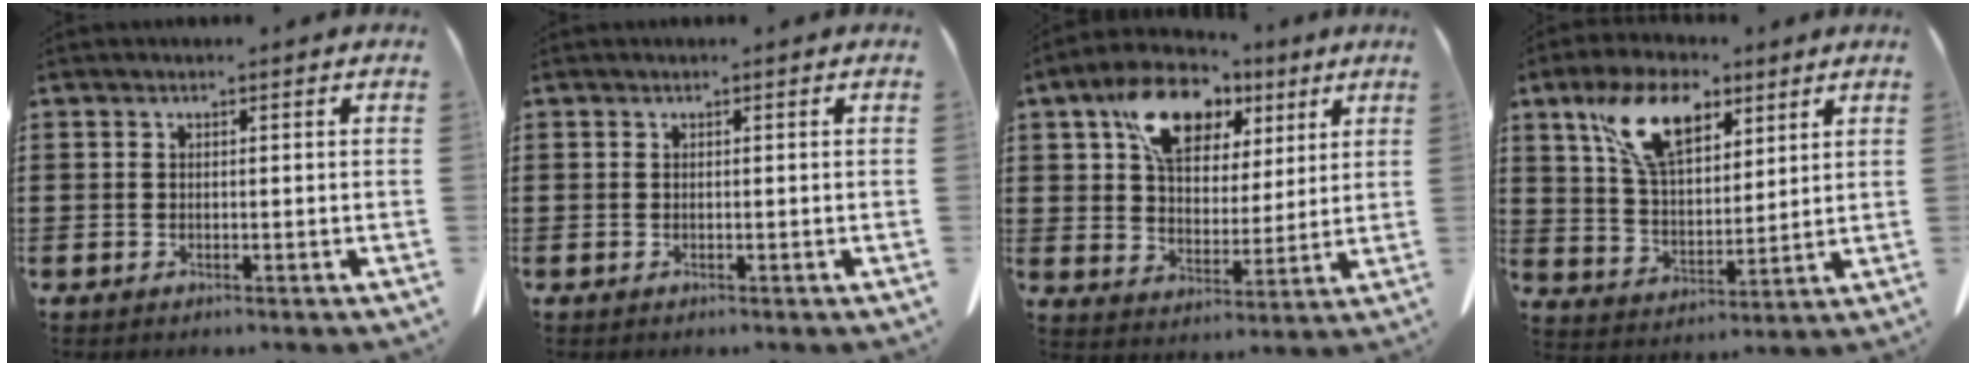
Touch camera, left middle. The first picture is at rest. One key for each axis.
{"total": 0.0}
{"total": 12.4, "fx": 7.1, "fy": 7.4, "fz": 6.9, "tx": -0.134, "ty": -0.002, "tz": 0.128}
{"total": 12.2, "fx": 7.0, "fy": 5.9, "fz": 8.0, "tx": -0.173, "ty": 0.008, "tz": 0.133}